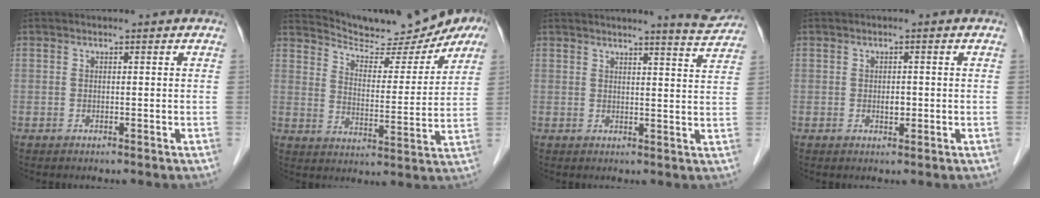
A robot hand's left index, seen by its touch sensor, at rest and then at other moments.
{"total": 16.1, "force": [14.6, 3.3, 5.8], "torque": [-0.086, -0.006, 0.200]}
{"total": 5.2, "force": [5.1, -0.3, 1.2], "torque": [-0.022, -0.023, 0.049]}
{"total": 1.4, "force": [-0.3, 0.8, 1.1], "torque": [-0.018, 0.000, -0.002]}